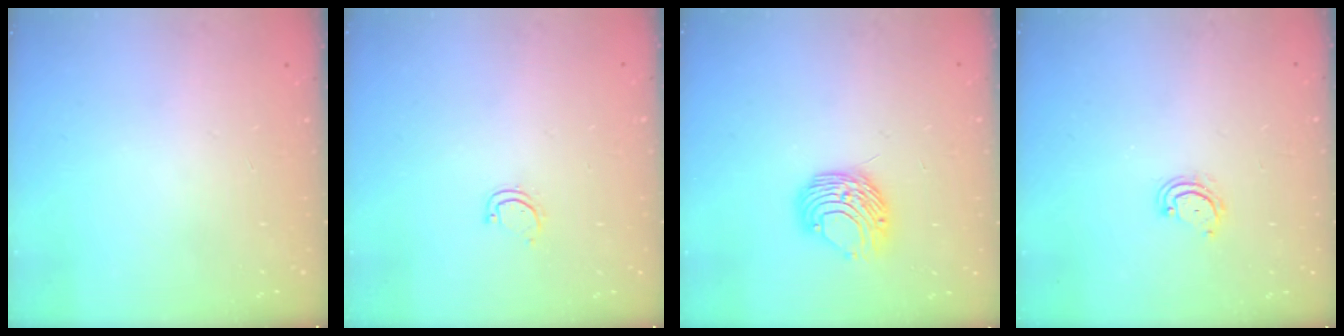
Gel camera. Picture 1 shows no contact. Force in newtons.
{"total": 4.1, "press": 4.1, "slide": 0.3}
{"total": 8.9, "press": 8.9, "slide": 0.7}
{"total": 4.0, "press": 4.0, "slide": 0.3}